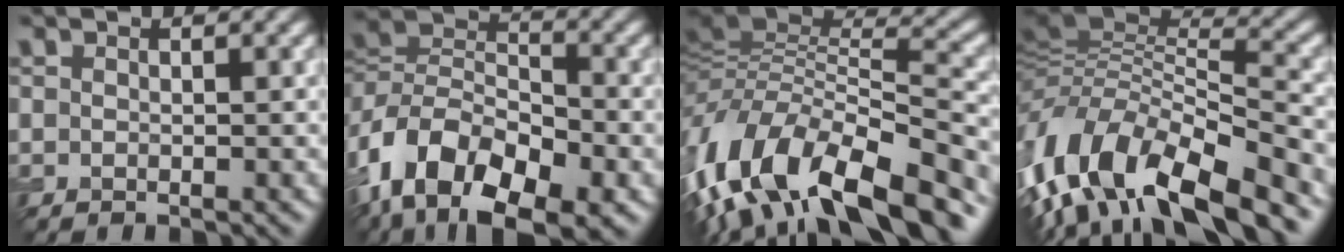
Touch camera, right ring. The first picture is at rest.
{"total": 12.6, "force": [-6.5, 7.4, 8.0], "torque": [-0.152, 0.001, -0.117]}
{"total": 16.0, "force": [-7.5, 6.8, 12.4], "torque": [-0.238, 0.012, -0.127]}
{"total": 14.4, "force": [-6.9, 6.2, 11.0], "torque": [-0.229, 0.017, -0.123]}